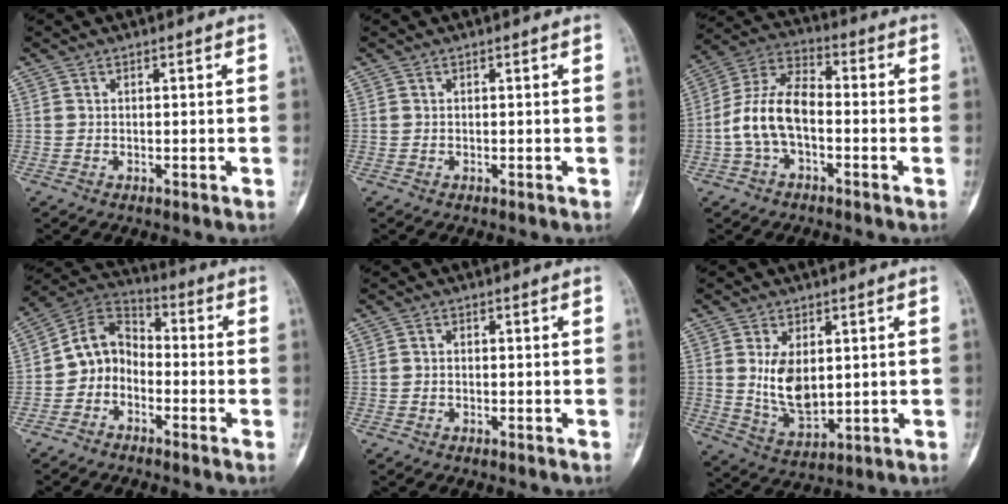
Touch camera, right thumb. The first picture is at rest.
{"total": 0.0}
{"total": 10.8, "force": [-2.2, 5.7, 9.0], "torque": [-0.176, 0.040, -0.050]}
{"total": 8.4, "force": [-2.6, 6.6, 4.4], "torque": [-0.062, 0.049, -0.065]}
{"total": 0.8, "force": [-0.1, 0.7, 0.5], "torque": [-0.006, 0.002, -0.004]}
{"total": 9.3, "force": [1.4, 5.5, 7.4], "torque": [-0.119, -0.020, 0.044]}